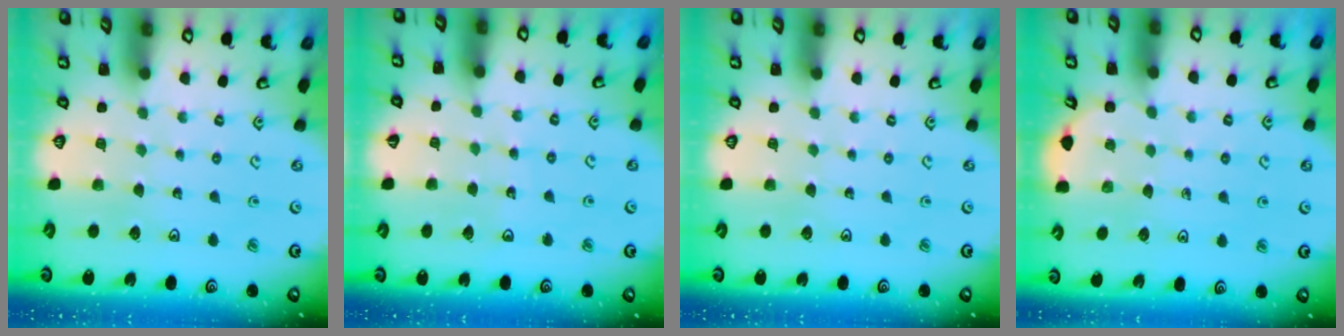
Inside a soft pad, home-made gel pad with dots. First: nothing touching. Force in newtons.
{"total": 2.7, "press": 2.7, "slide": 0.3}
{"total": 0.0}
{"total": 2.7, "press": 2.6, "slide": 0.8}